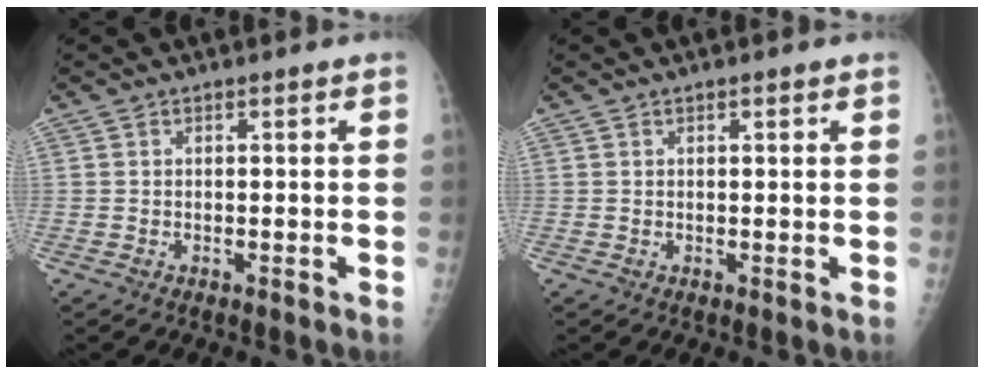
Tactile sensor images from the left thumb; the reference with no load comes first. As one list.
[{"total": 0.9, "force": [0.6, 0.2, 0.7], "torque": [-0.009, -0.001, 0.008]}]